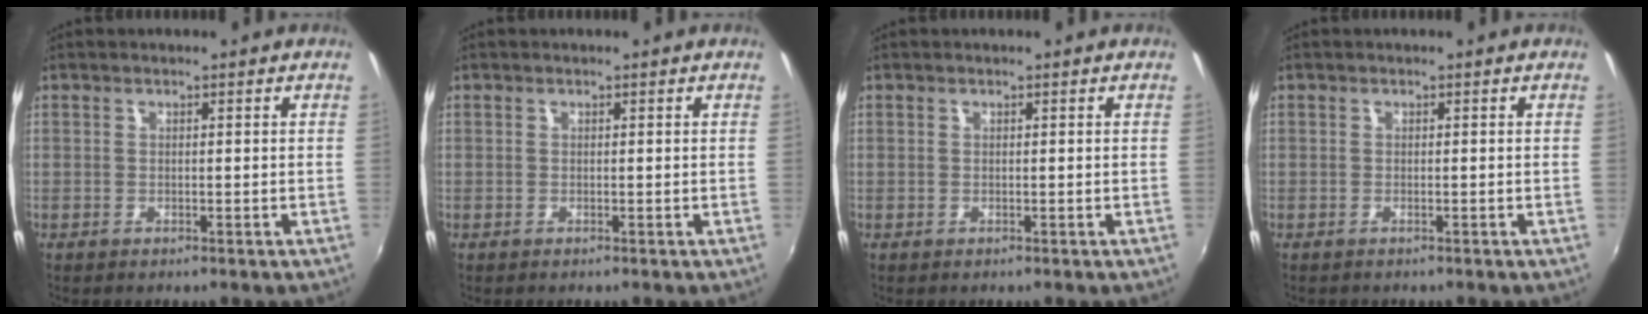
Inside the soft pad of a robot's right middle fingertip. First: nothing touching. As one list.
[{"total": 0.0}, {"total": 0.0}, {"total": 0.5, "force": [-0.4, 0.3, 0.1], "torque": [-0.003, 0.000, -0.007]}]